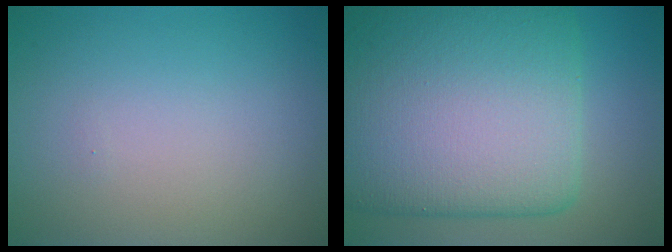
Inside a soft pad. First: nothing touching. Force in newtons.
{"total": 15.7, "press": 15.7, "slide": 0.3}